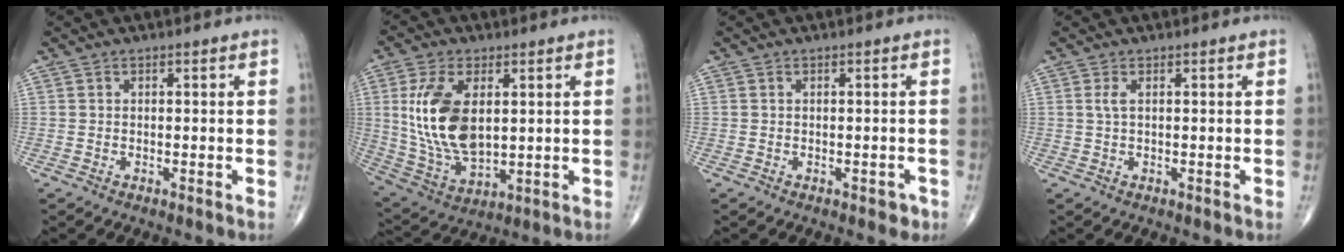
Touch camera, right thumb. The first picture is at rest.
{"total": 15.4, "force": [2.7, 8.4, 12.7], "torque": [-0.248, -0.016, 0.063]}
{"total": 1.5, "force": [-0.8, 0.9, 0.9], "torque": [-0.002, 0.002, -0.009]}
{"total": 1.3, "force": [0.3, 0.3, 1.2], "torque": [-0.037, 0.006, 0.010]}